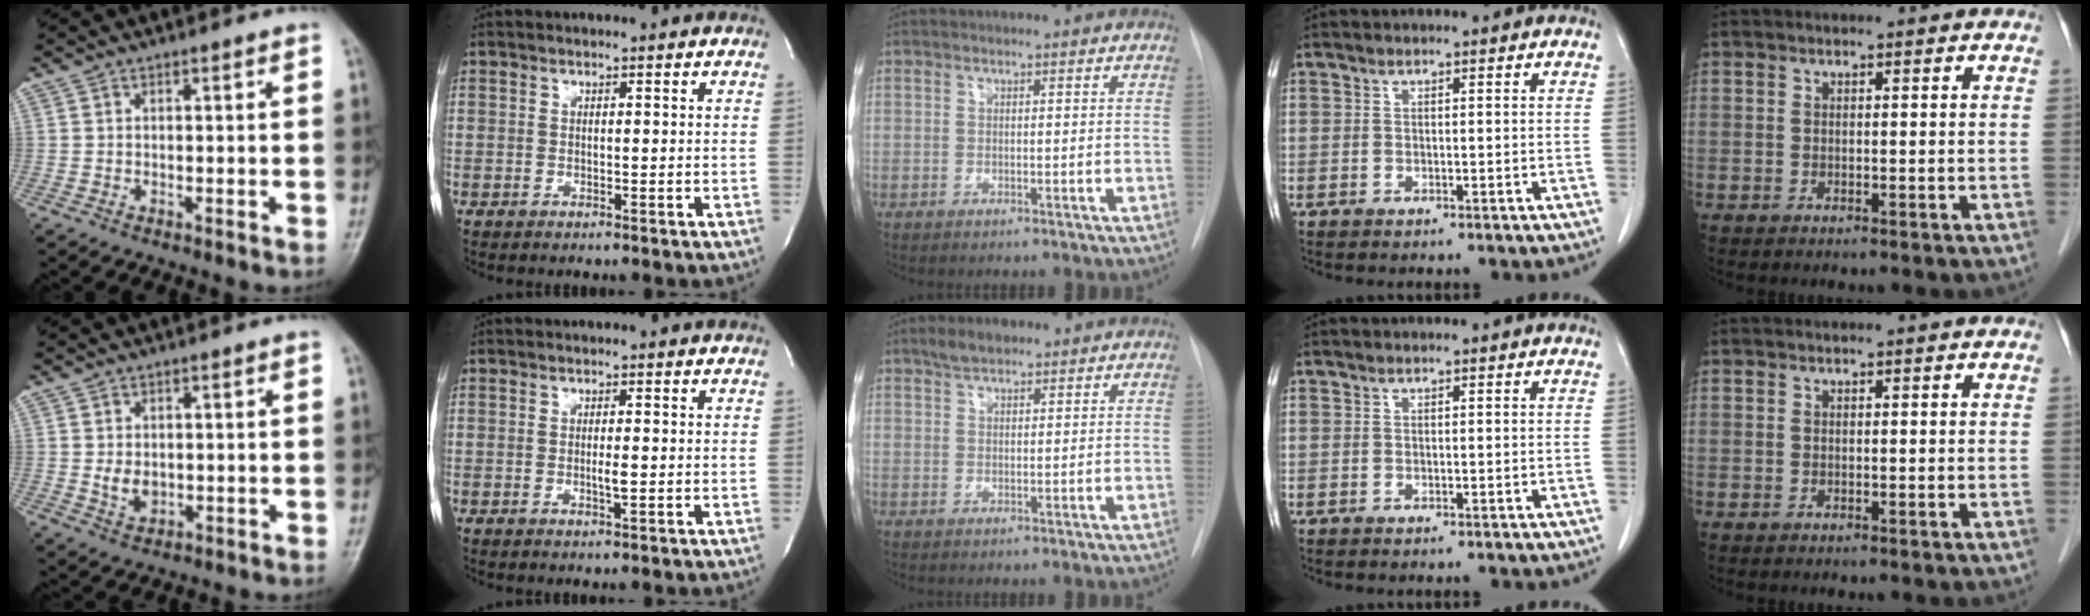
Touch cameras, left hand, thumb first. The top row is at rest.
{"thumb": {"total": 3.7, "force": [0.2, 2.7, 2.6], "torque": [-0.034, -0.008, 0.009]}, "index": {"total": 1.4, "force": [-0.4, 0.1, 1.4], "torque": [-0.027, -0.007, -0.007]}, "middle": {"total": 3.0, "force": [2.2, 1.2, 1.5], "torque": [-0.031, 0.009, 0.038]}}